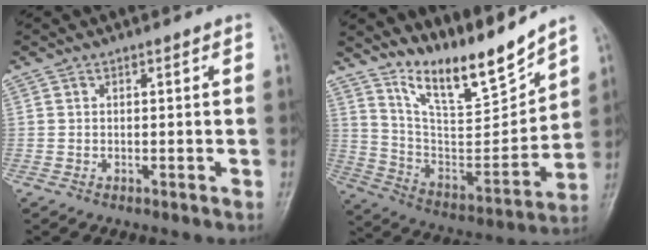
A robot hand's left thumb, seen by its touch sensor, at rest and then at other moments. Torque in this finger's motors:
{"motor_torque": [0.21, 0.35, 0.13, -0.12, 0.12]}